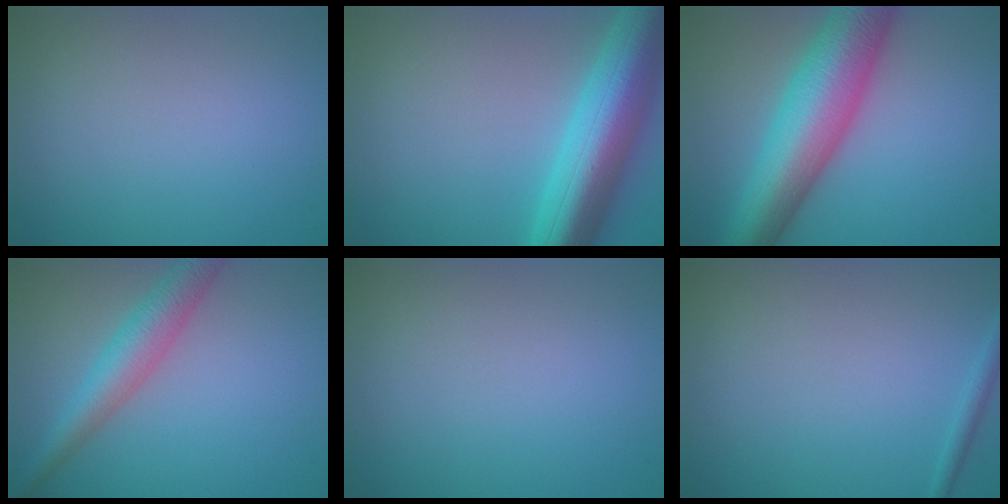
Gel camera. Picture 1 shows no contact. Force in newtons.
{"total": 10.4, "press": 10.4, "slide": 0.4}
{"total": 10.2, "press": 10.2, "slide": 0.2}
{"total": 4.1, "press": 4.1, "slide": 0.1}
{"total": 0.0}
{"total": 1.0, "press": 1.0, "slide": 0.0}